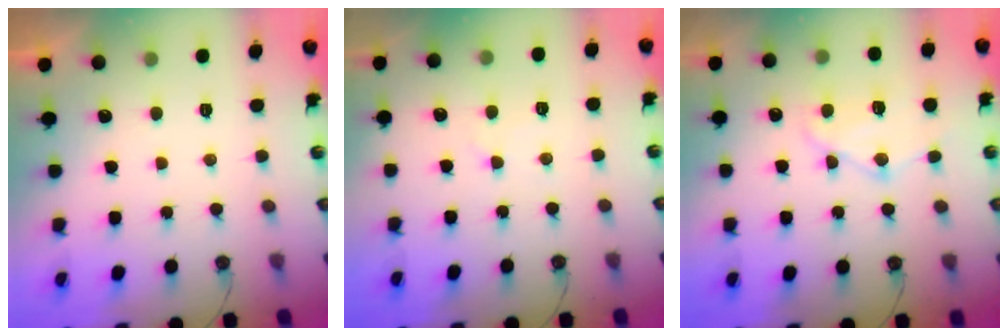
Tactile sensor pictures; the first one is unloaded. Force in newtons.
{"total": 7.4, "press": 7.3, "slide": 0.8}
{"total": 12.1, "press": 12.0, "slide": 1.4}